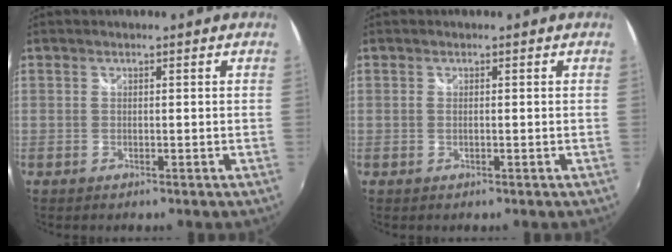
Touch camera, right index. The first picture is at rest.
{"total": 0.0}